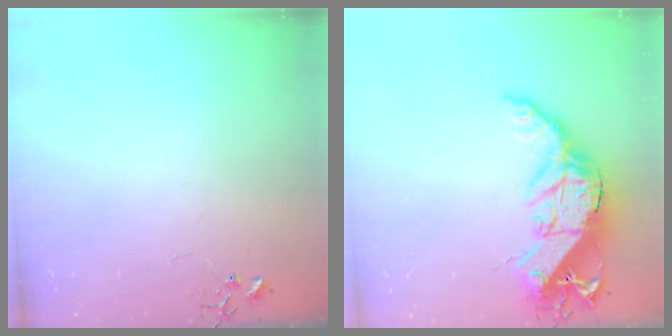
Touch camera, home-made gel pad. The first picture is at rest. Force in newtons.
{"total": 19.6, "press": 19.6, "slide": 1.2}